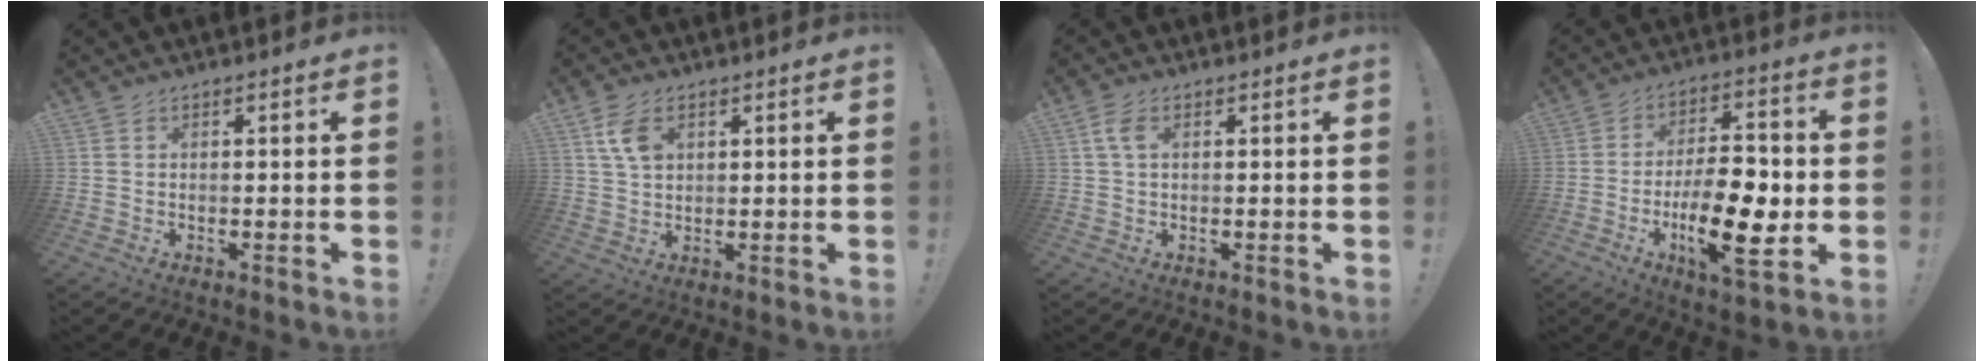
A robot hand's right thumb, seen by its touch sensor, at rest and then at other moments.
{"total": 6.7, "force": [2.7, 4.1, 4.6], "torque": [-0.086, -0.006, 0.050]}
{"total": 3.7, "force": [1.1, 1.9, 3.0], "torque": [-0.054, 0.005, 0.018]}
{"total": 17.3, "force": [-4.4, 6.6, 15.3], "torque": [-0.255, 0.011, -0.072]}